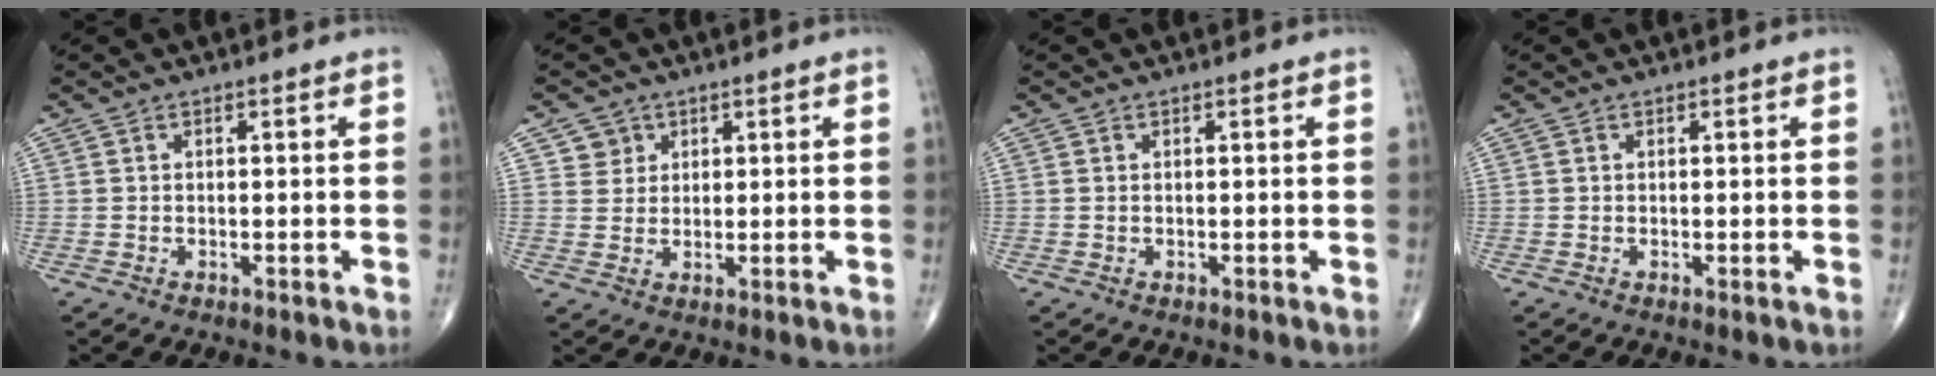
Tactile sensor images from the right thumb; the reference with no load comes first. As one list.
[{"total": 3.2, "force": [1.7, 2.7, 0.0], "torque": [0.023, -0.008, 0.023]}, {"total": 0.0}, {"total": 0.0}]